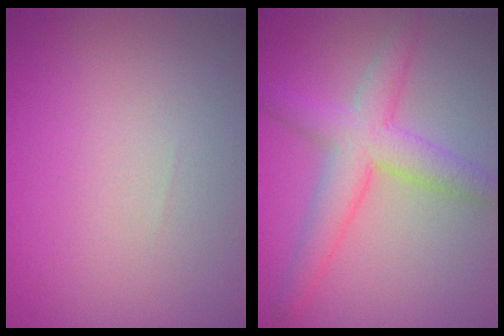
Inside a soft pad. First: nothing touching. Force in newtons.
{"total": 4.7, "press": 4.7, "slide": 0.0}